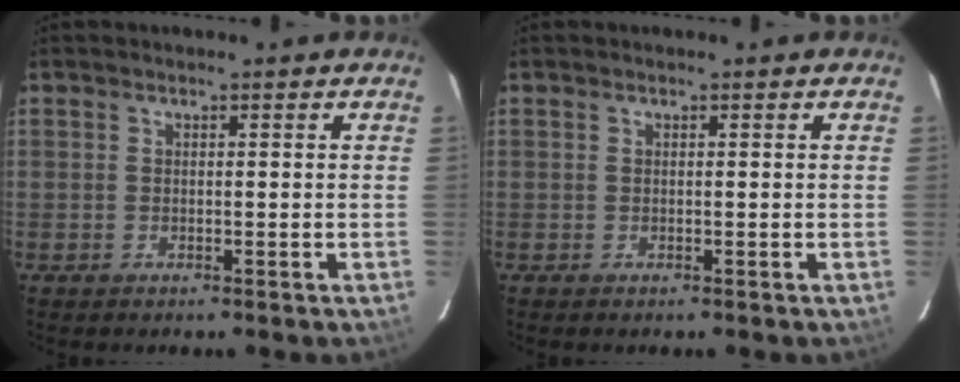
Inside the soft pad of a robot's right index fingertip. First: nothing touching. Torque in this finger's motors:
{"motor_torque": [0.11, -0.03, 0.04, 0.01]}